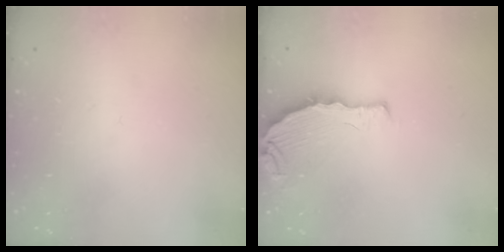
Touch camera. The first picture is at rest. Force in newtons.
{"total": 7.6, "press": 6.0, "slide": 4.6}